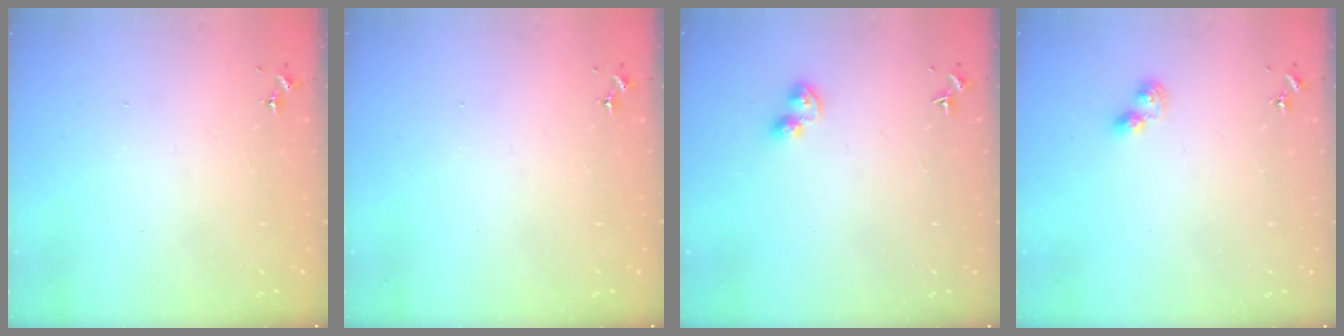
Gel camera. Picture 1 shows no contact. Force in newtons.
{"total": 0.0}
{"total": 5.7, "press": 5.6, "slide": 0.8}
{"total": 5.4, "press": 5.3, "slide": 0.6}